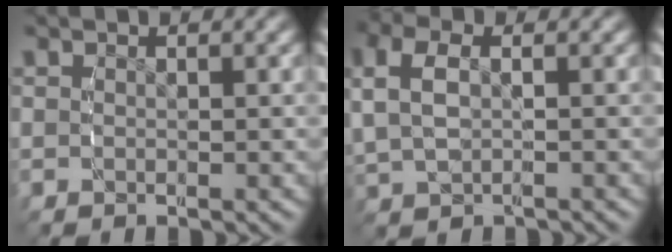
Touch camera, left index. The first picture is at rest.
{"total": 4.2, "force": [0.9, 2.7, 3.2], "torque": [-0.079, -0.002, 0.024]}